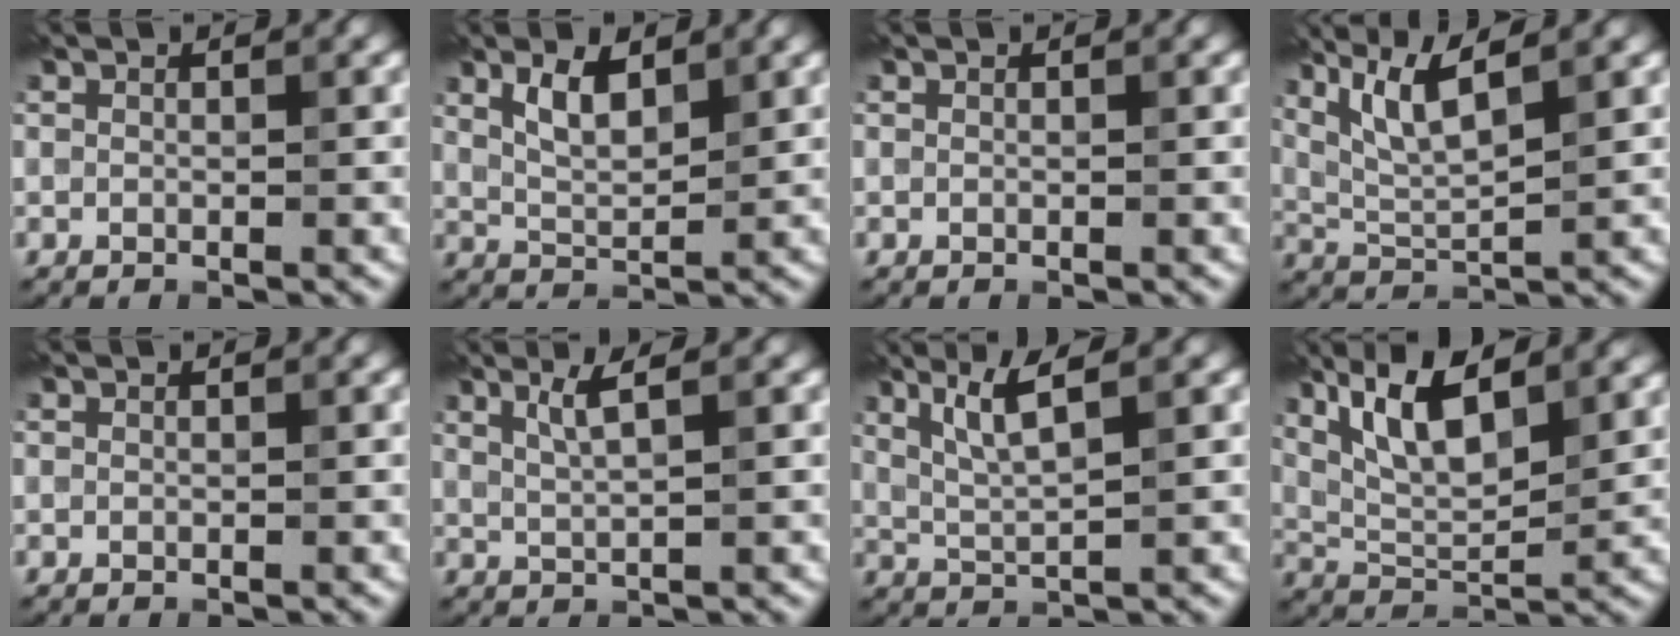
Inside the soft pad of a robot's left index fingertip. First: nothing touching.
{"total": 3.1, "force": [1.8, 1.2, 2.2], "torque": [-0.047, 0.005, 0.035]}
{"total": 0.0}
{"total": 4.9, "force": [2.8, 0.9, 3.9], "torque": [-0.083, 0.005, 0.060]}
{"total": 0.0}
{"total": 2.2, "force": [1.3, 0.2, 1.7], "torque": [-0.032, 0.008, 0.024]}
{"total": 3.7, "force": [1.9, 0.4, 3.1], "torque": [-0.065, 0.008, 0.042]}
{"total": 7.8, "force": [4.3, 2.6, 6.0], "torque": [-0.114, 0.011, 0.083]}